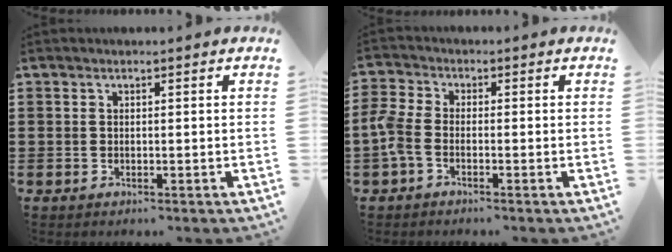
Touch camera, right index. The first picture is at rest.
{"total": 3.2, "force": [-1.8, 1.5, 2.2], "torque": [-0.067, -0.004, -0.042]}